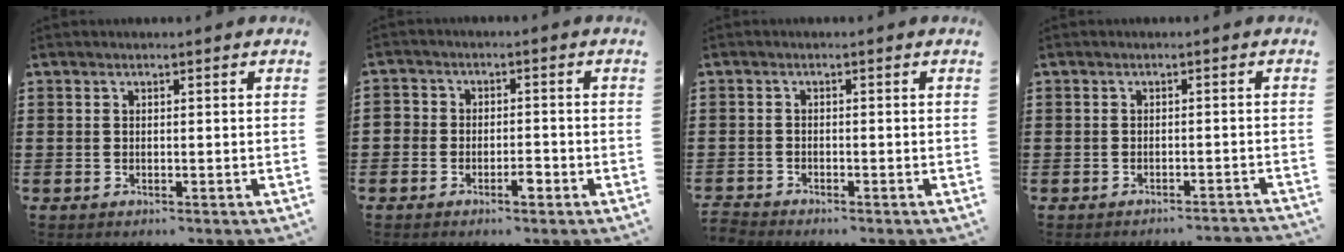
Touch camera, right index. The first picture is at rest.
{"total": 2.7, "force": [-1.8, 1.7, 1.1], "torque": [-0.026, 0.006, -0.037]}
{"total": 1.5, "force": [-1.5, 0.0, -0.1], "torque": [-0.003, -0.001, -0.032]}
{"total": 1.8, "force": [-1.8, -0.1, -0.1], "torque": [-0.003, 0.001, -0.039]}